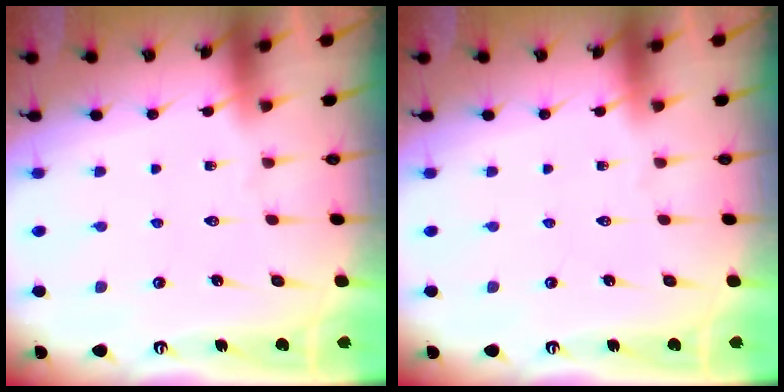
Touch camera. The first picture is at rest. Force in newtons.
{"total": 0.0}